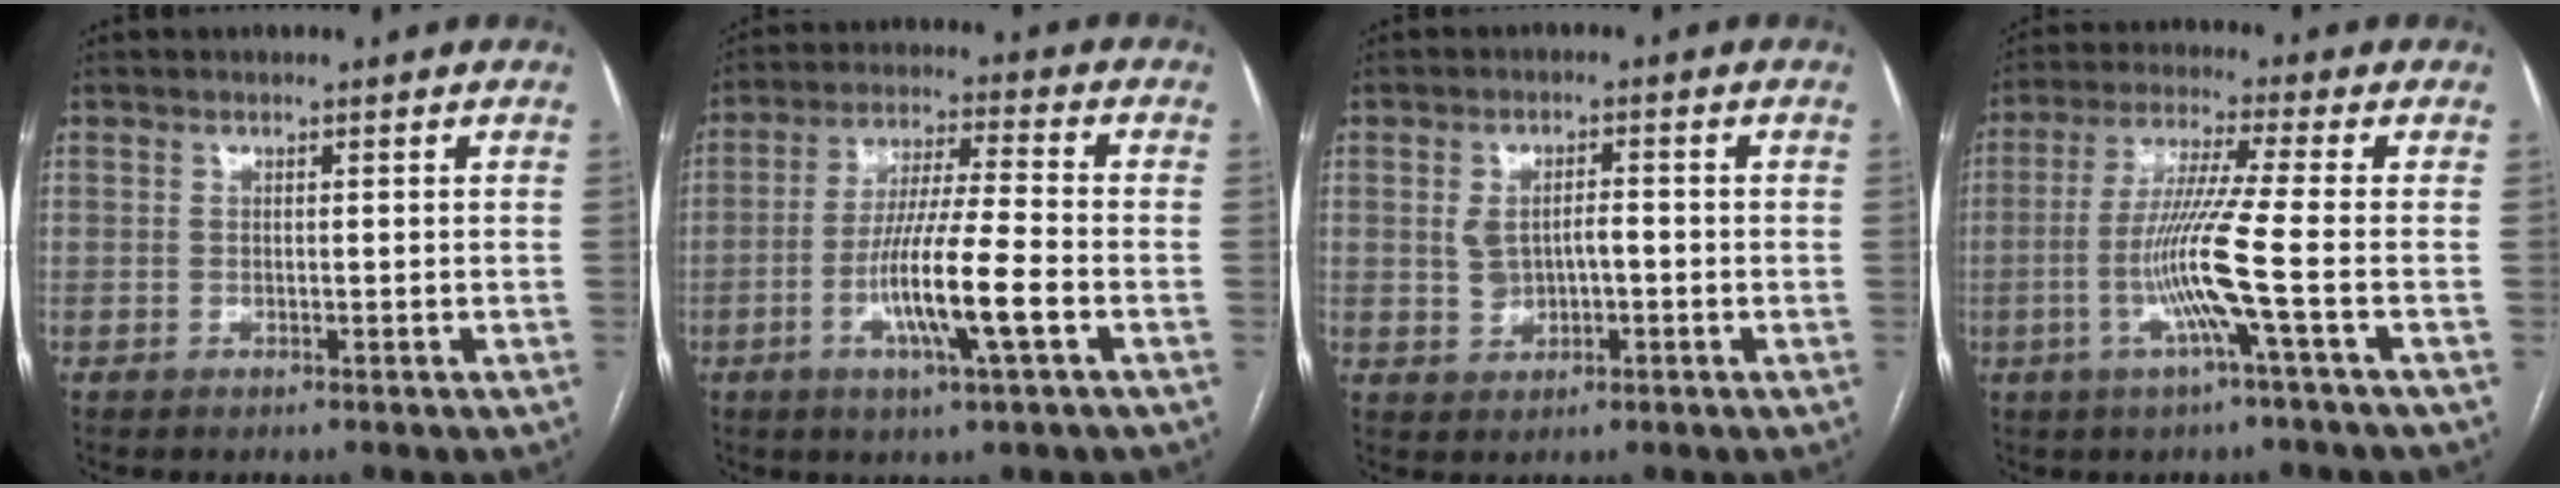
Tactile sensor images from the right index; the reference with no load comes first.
{"total": 11.6, "force": [-3.8, 0.2, 10.9], "torque": [-0.207, -0.008, -0.073]}
{"total": 4.2, "force": [-0.3, 2.6, 3.4], "torque": [-0.062, 0.011, 0.005]}
{"total": 9.8, "force": [-2.7, -1.8, 9.3], "torque": [-0.187, -0.009, -0.057]}